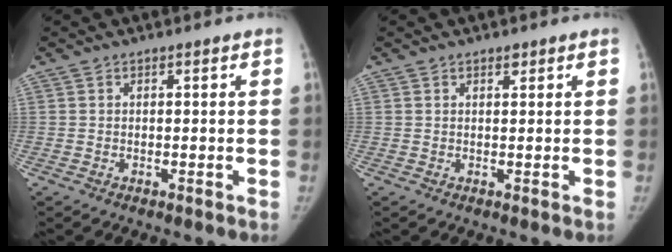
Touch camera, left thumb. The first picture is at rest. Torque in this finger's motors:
{"motor_torque": [0.16, -0.02, 0.00, -0.25, 0.03]}